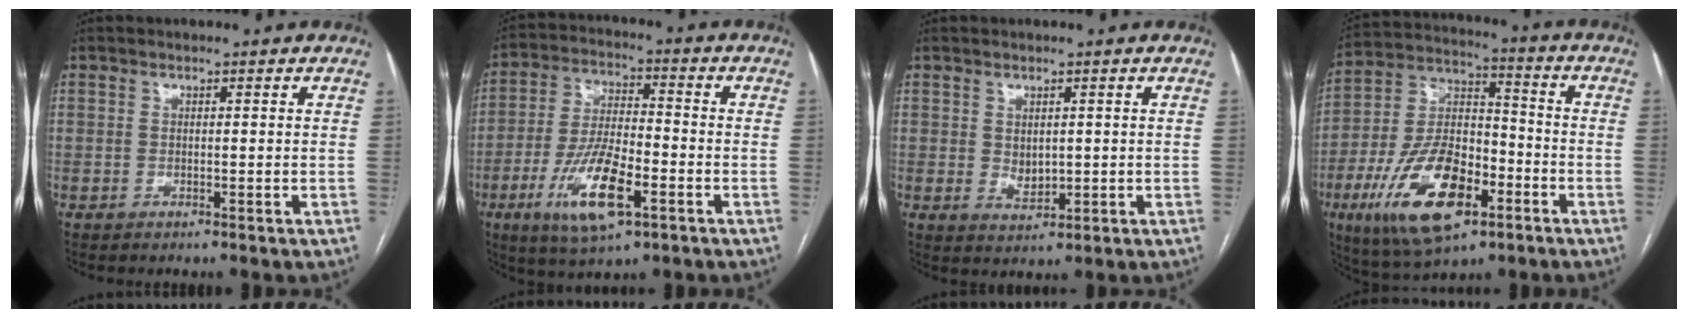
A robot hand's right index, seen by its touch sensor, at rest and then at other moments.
{"total": 13.0, "force": [-5.4, 3.6, 11.2], "torque": [-0.226, -0.012, -0.094]}
{"total": 2.7, "force": [0.4, 1.9, 2.0], "torque": [-0.034, -0.008, 0.015]}
{"total": 18.2, "force": [-7.9, 7.8, 14.3], "torque": [-0.283, 0.002, -0.133]}